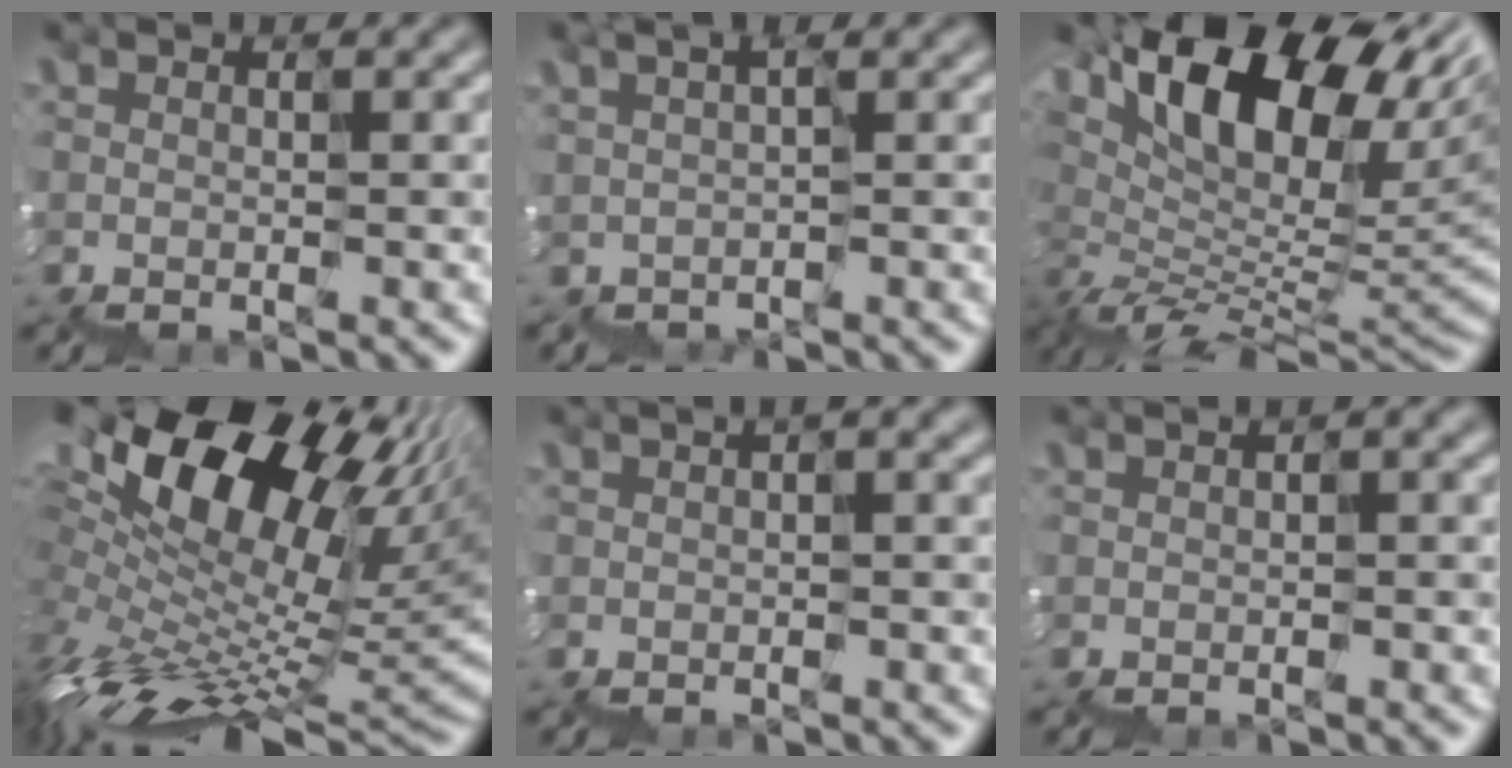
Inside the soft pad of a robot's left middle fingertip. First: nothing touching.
{"total": 1.2, "force": [0.4, 0.3, 1.1], "torque": [-0.014, 0.008, 0.004]}
{"total": 12.0, "force": [4.5, 6.7, 8.9], "torque": [-0.142, 0.017, 0.084]}
{"total": 14.1, "force": [3.2, 7.9, 11.3], "torque": [-0.191, 0.027, 0.076]}
{"total": 1.9, "force": [0.1, 0.6, 1.8], "torque": [-0.016, 0.007, 0.005]}
{"total": 1.8, "force": [-0.2, 0.7, 1.7], "torque": [-0.015, 0.002, 0.003]}